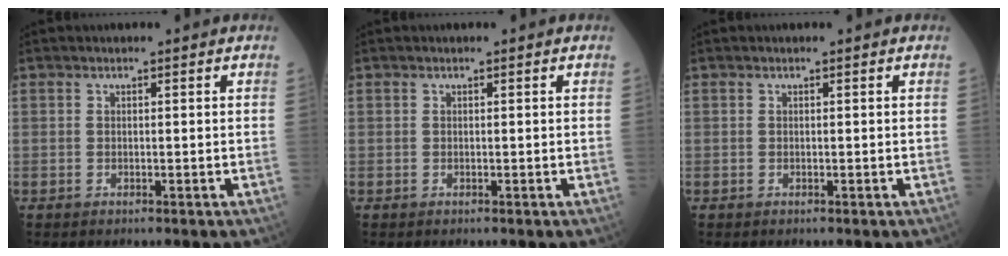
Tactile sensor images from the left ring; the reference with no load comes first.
{"total": 0.0}
{"total": 0.0}